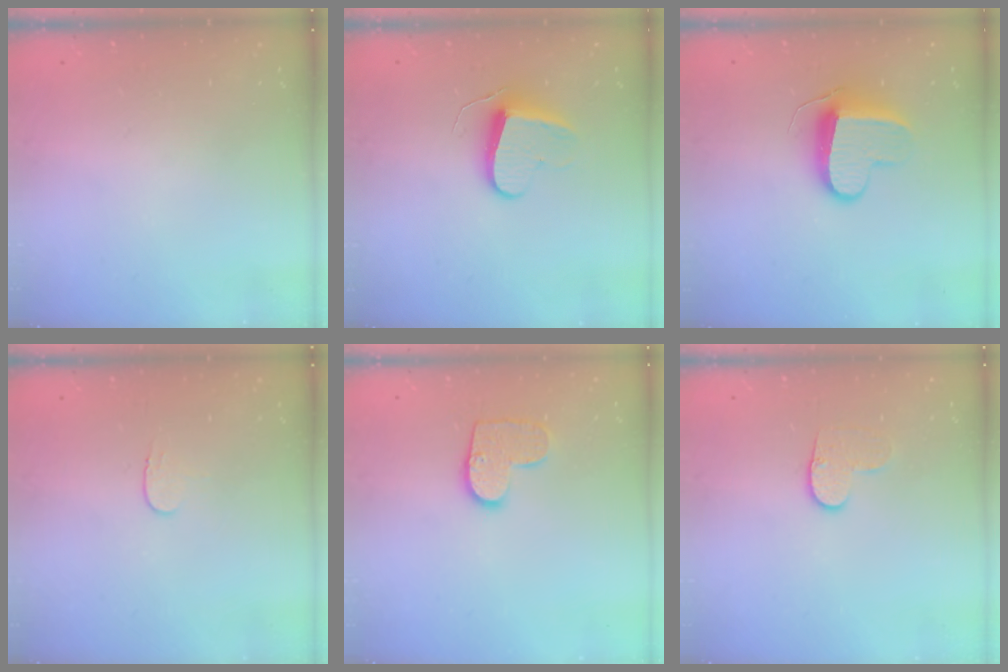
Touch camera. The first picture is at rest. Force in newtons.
{"total": 9.4, "press": 9.3, "slide": 0.9}
{"total": 10.4, "press": 10.4, "slide": 0.5}
{"total": 3.7, "press": 3.7, "slide": 0.4}
{"total": 9.8, "press": 9.8, "slide": 0.4}
{"total": 7.0, "press": 7.0, "slide": 0.7}